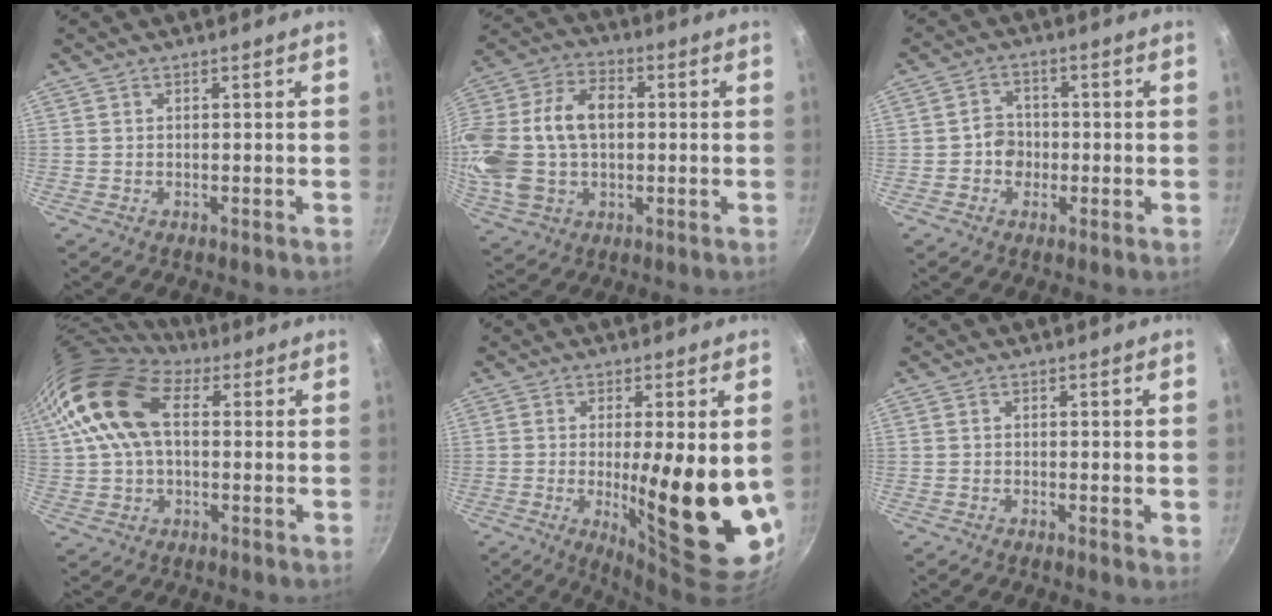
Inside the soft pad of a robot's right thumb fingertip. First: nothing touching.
{"total": 21.3, "force": [1.0, 14.6, 15.5], "torque": [-0.310, 0.035, 0.018]}
{"total": 4.3, "force": [-0.8, 3.8, 1.7], "torque": [0.003, 0.013, -0.020]}
{"total": 16.8, "force": [5.0, 10.3, 12.4], "torque": [-0.233, 0.016, 0.083]}
{"total": 16.4, "force": [-0.4, 3.8, 16.0], "torque": [-0.217, -0.034, 0.002]}
{"total": 1.3, "force": [0.3, 0.5, 1.1], "torque": [-0.014, -0.003, 0.002]}